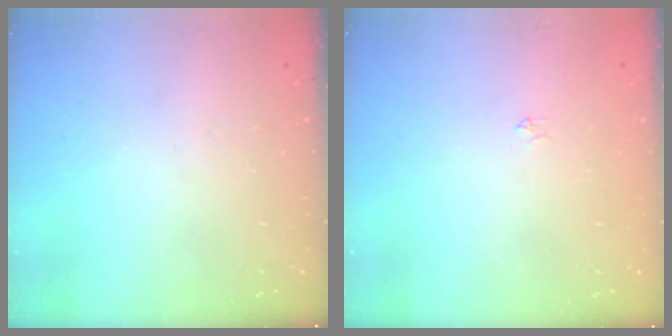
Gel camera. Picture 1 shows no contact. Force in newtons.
{"total": 2.2, "press": 2.2, "slide": 0.3}